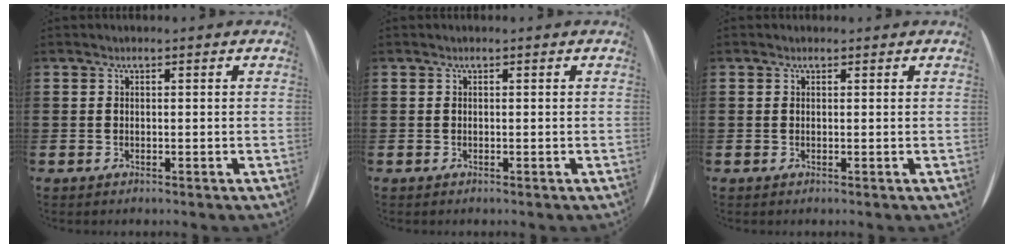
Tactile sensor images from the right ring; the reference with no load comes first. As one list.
[{"total": 0.0}, {"total": 0.0}]